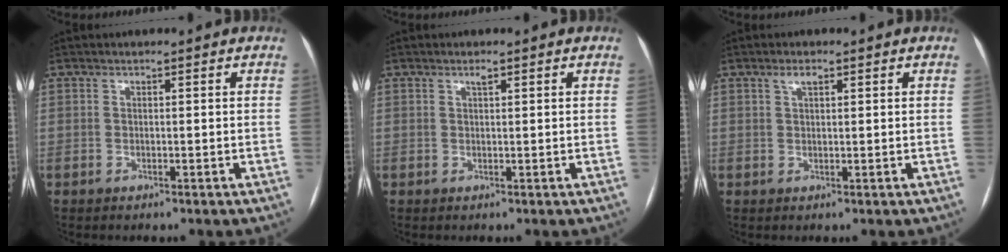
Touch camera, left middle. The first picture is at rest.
{"total": 0.7, "force": [0.5, 0.1, 0.5], "torque": [-0.010, 0.000, 0.009]}
{"total": 1.6, "force": [0.9, 0.6, 1.1], "torque": [-0.025, 0.007, 0.019]}